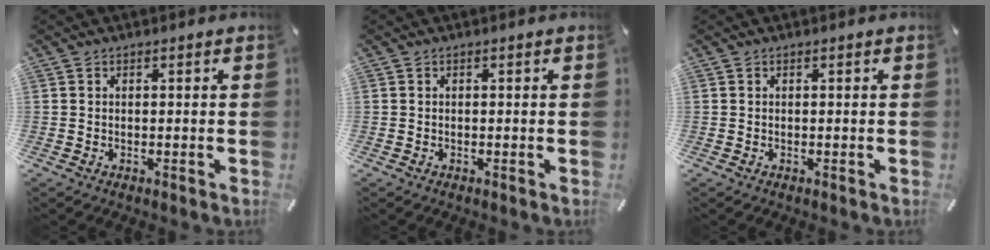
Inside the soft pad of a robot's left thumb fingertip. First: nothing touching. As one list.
[{"total": 0.0}, {"total": 0.0}]